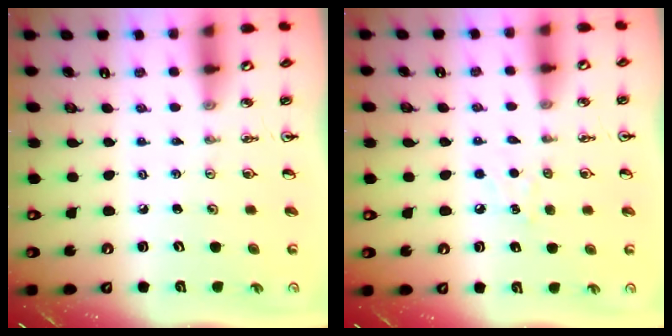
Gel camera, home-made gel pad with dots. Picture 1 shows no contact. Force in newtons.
{"total": 4.7, "press": 4.6, "slide": 0.7}